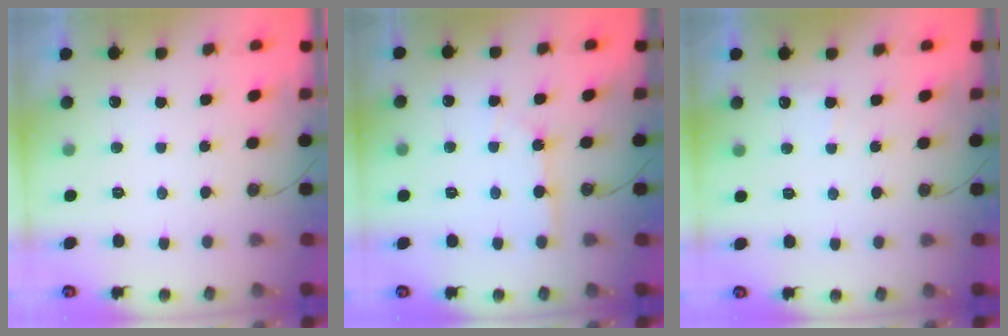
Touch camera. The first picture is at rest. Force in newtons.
{"total": 2.0, "press": 2.0, "slide": 0.2}
{"total": 4.5, "press": 4.4, "slide": 0.6}